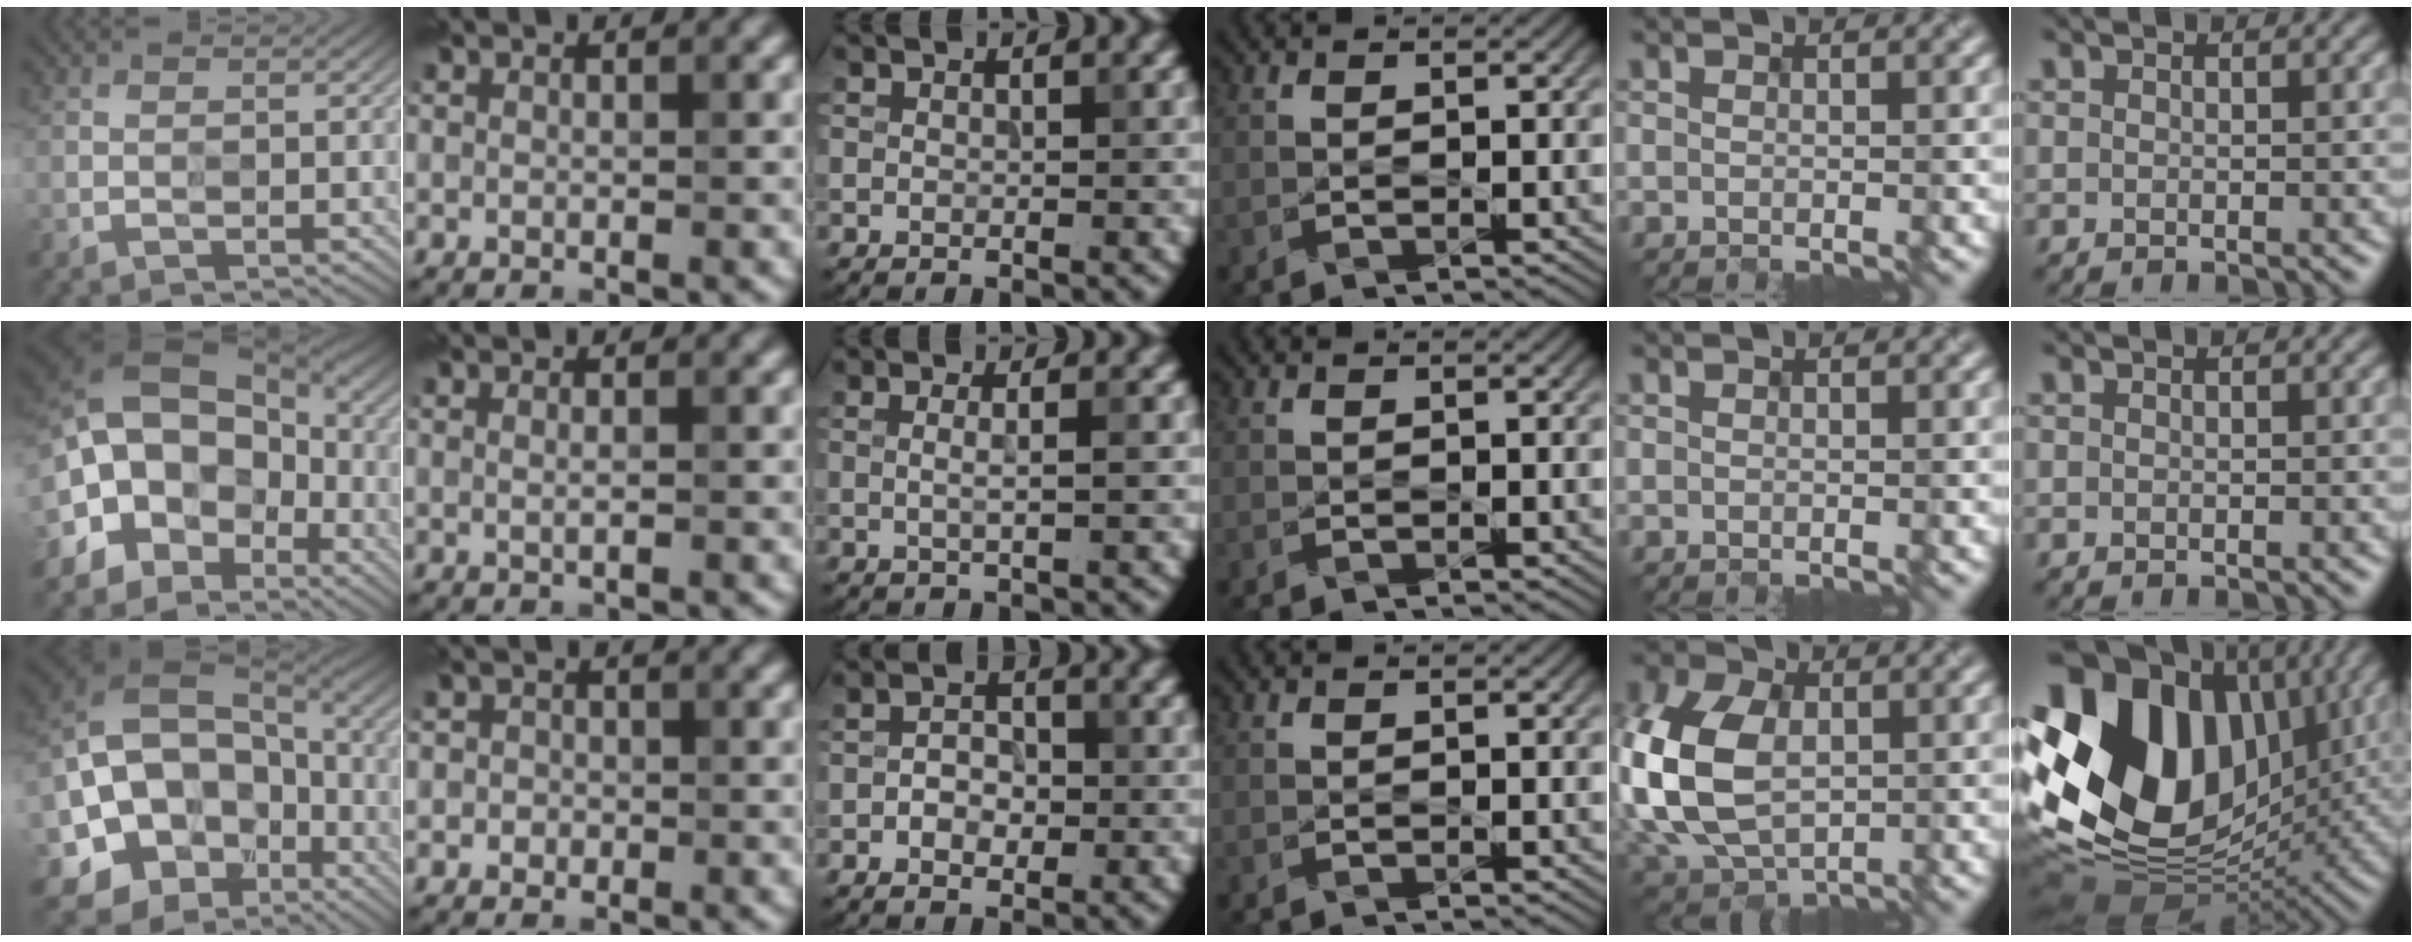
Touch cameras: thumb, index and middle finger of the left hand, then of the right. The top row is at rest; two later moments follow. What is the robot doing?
{"motion": "wipe", "object": "mirror"}